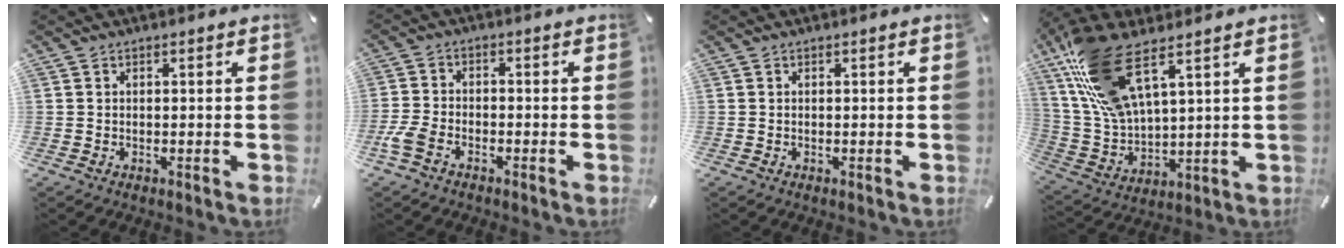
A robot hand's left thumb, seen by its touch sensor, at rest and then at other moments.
{"total": 4.5, "force": [-3.0, 2.2, 2.6], "torque": [-0.070, 0.005, -0.061]}
{"total": 0.0}
{"total": 16.8, "force": [10.4, 6.4, 11.6], "torque": [-0.273, -0.047, 0.183]}